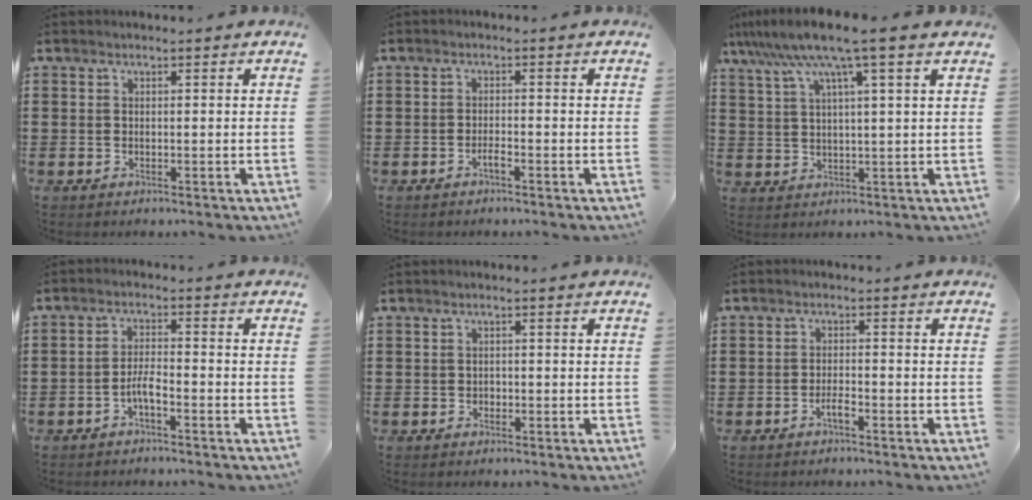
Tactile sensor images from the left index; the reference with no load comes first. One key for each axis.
{"total": 1.5, "fx": -1.0, "fy": 0.2, "fz": 1.1, "tx": -0.022, "ty": -0.002, "tz": -0.018}
{"total": 8.4, "fx": 5.5, "fy": -0.2, "fz": 6.4, "tx": -0.140, "ty": -0.016, "tz": 0.093}
{"total": 3.2, "fx": -1.7, "fy": 0.7, "fz": 2.6, "tx": -0.061, "ty": 0.002, "tz": -0.035}
{"total": 0.5, "fx": -0.2, "fy": 0.4, "fz": 0.2, "tx": -0.007, "ty": 0.002, "tz": -0.005}
{"total": 2.0, "fx": -1.3, "fy": 0.3, "fz": 1.5, "tx": -0.027, "ty": 0.000, "tz": -0.022}